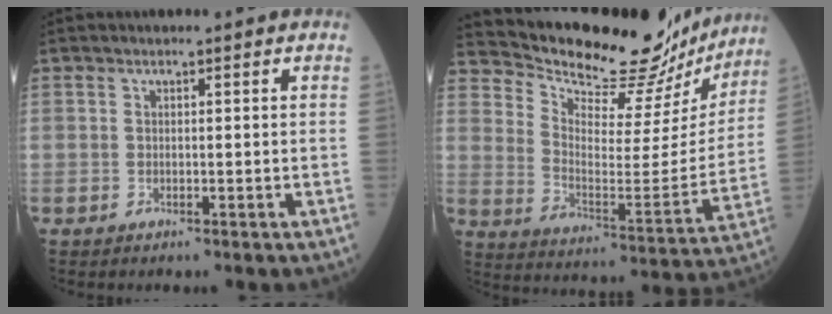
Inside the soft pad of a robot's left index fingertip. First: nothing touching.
{"total": 22.9, "force": [21.3, 5.4, 6.1], "torque": [-0.101, -0.056, 0.290]}